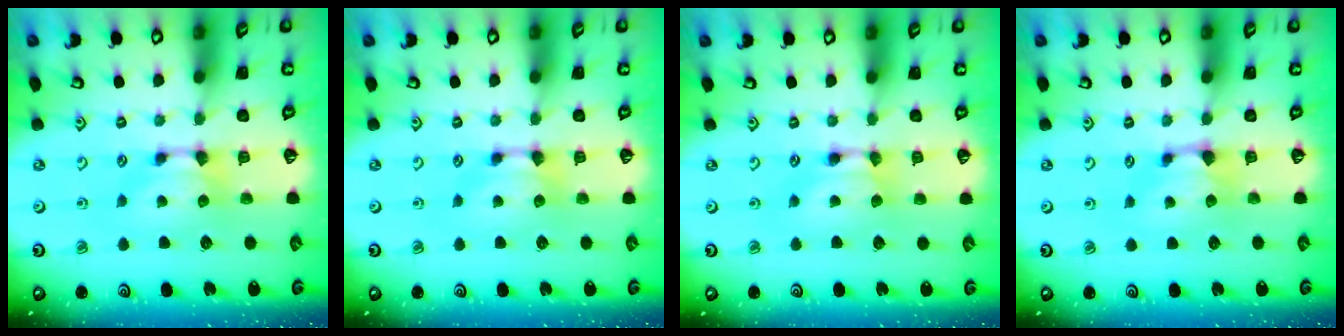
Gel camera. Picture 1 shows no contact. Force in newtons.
{"total": 0.0}
{"total": 1.6, "press": 1.6, "slide": 0.2}
{"total": 1.0, "press": 0.7, "slide": 0.6}